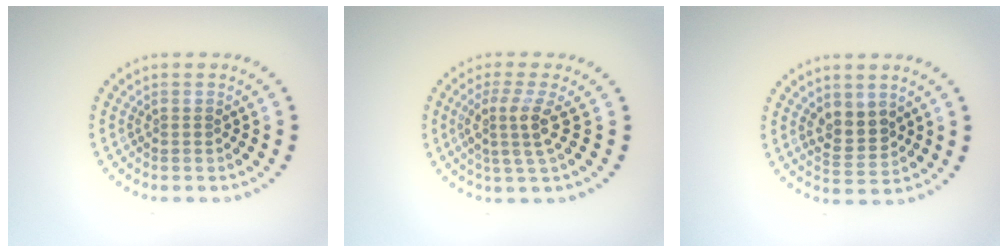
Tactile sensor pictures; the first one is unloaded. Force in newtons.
{"total": 3.0, "press": 2.3, "slide": 2.0}
{"total": 2.7, "press": 2.5, "slide": 0.9}